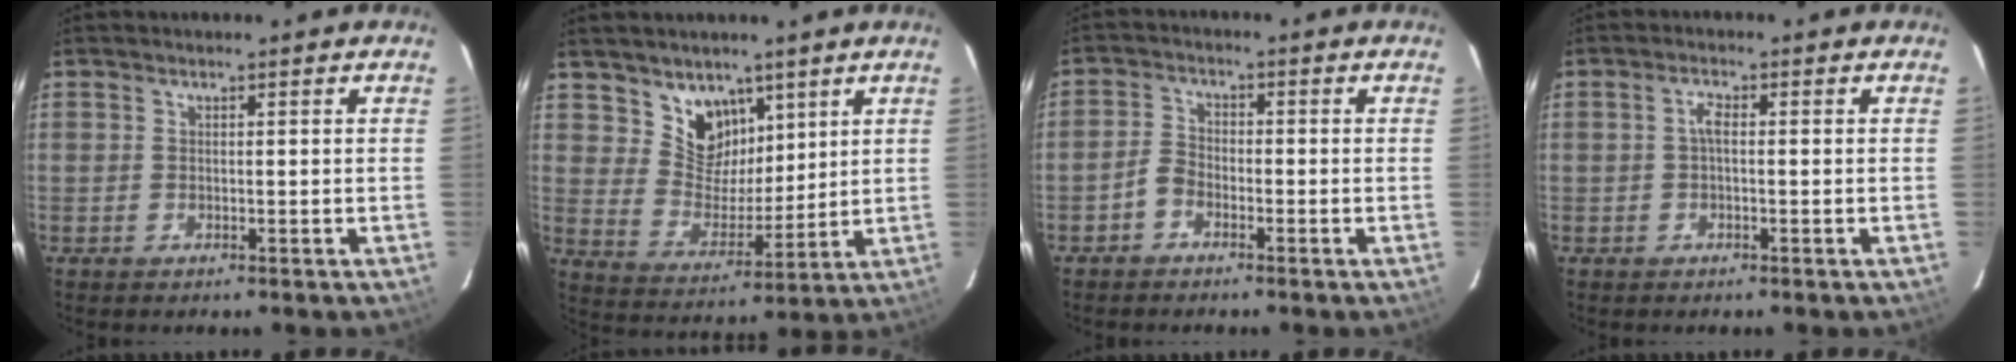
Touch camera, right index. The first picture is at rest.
{"total": 8.9, "force": [5.9, 6.2, 2.5], "torque": [-0.038, -0.004, 0.120]}
{"total": 3.0, "force": [-2.1, 1.7, 1.3], "torque": [-0.030, 0.009, -0.044]}
{"total": 1.8, "force": [-0.2, 0.7, 1.6], "torque": [-0.034, 0.008, -0.005]}